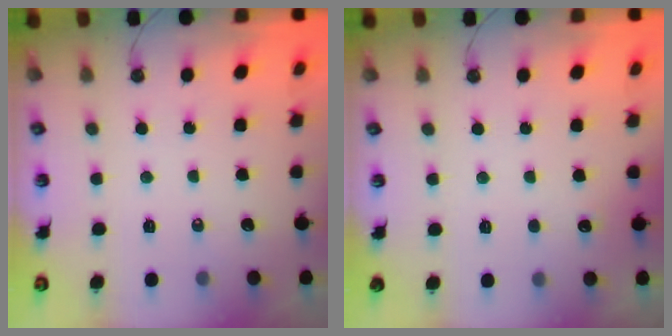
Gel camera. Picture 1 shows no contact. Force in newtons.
{"total": 3.7, "press": 3.5, "slide": 1.1}